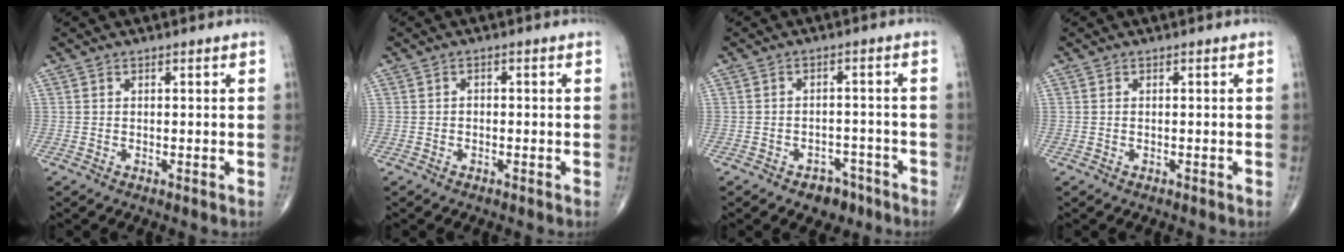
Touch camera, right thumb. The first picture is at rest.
{"total": 0.7, "force": [-0.3, 0.5, 0.3], "torque": [0.001, 0.002, -0.007]}
{"total": 4.8, "force": [-3.1, 3.2, 1.8], "torque": [-0.006, 0.025, -0.039]}
{"total": 0.0}